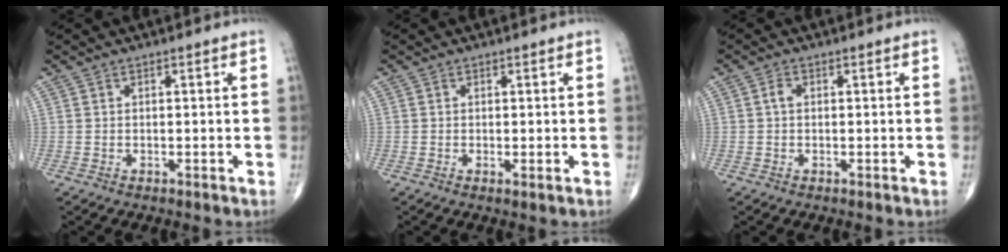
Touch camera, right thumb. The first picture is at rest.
{"total": 0.8, "force": [-0.1, 0.2, 0.8], "torque": [-0.014, -0.003, -0.005]}
{"total": 1.3, "force": [0.0, 0.8, 1.0], "torque": [-0.014, 0.002, -0.004]}